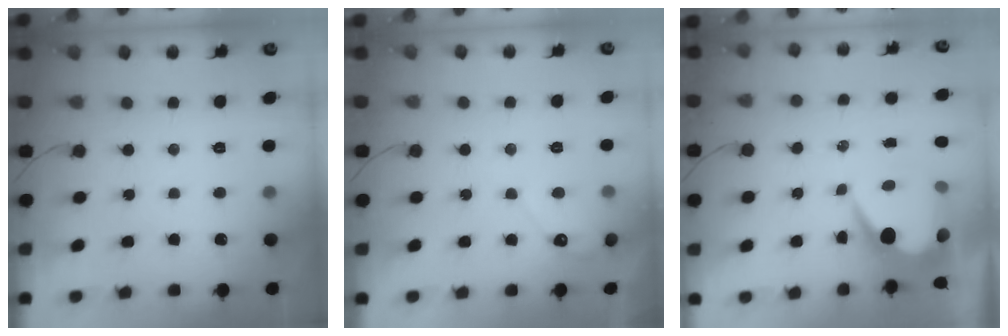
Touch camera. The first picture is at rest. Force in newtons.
{"total": 3.9, "press": 3.9, "slide": 0.2}
{"total": 8.7, "press": 8.7, "slide": 0.8}